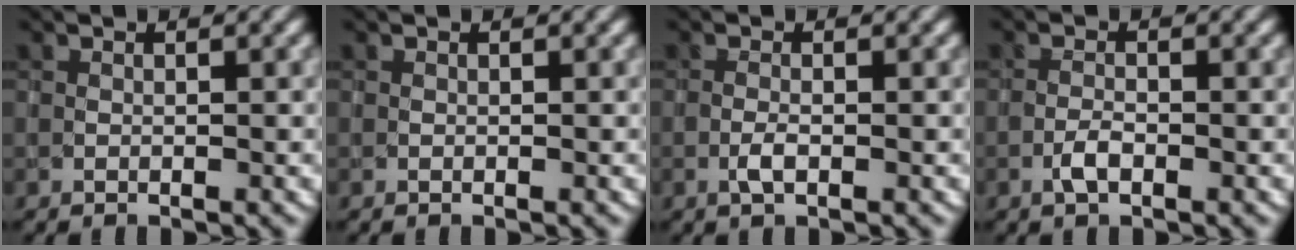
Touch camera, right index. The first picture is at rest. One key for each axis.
{"total": 0.0}
{"total": 1.4, "fx": -0.5, "fy": 0.4, "fz": 1.3, "tx": -0.029, "ty": -0.001, "tz": -0.012}
{"total": 1.6, "fx": -0.8, "fy": 0.6, "fz": 1.3, "tx": -0.028, "ty": 0.001, "tz": -0.018}